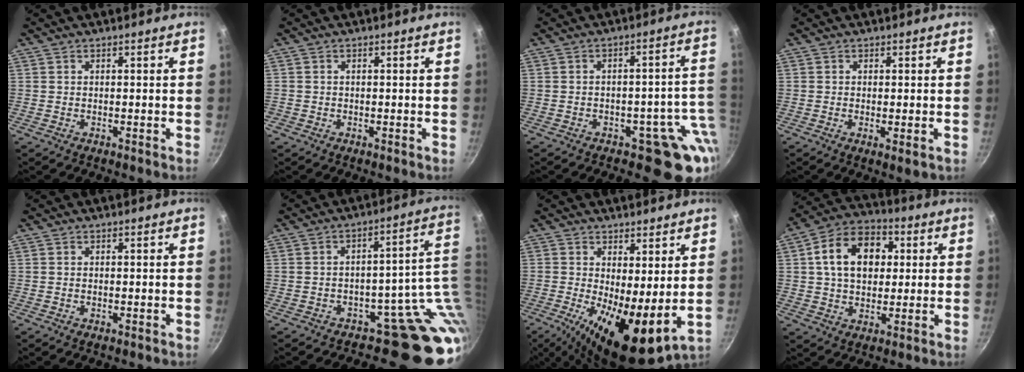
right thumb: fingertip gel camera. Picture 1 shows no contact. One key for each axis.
{"total": 0.7, "fx": -0.3, "fy": 0.6, "fz": 0.1, "tx": -0.001, "ty": 0.003, "tz": -0.006}
{"total": 8.8, "fx": -2.8, "fy": 5.5, "fz": 6.3, "tx": 0.000, "ty": 0.029, "tz": -0.035}
{"total": 1.7, "fx": -0.4, "fy": 0.3, "fz": 1.6, "tx": -0.030, "ty": -0.009, "tz": -0.007}
{"total": 0.0}
{"total": 11.6, "fx": -1.1, "fy": 9.0, "fz": 7.3, "tx": 0.012, "ty": 0.037, "tz": -0.015}
{"total": 13.3, "fx": -0.1, "fy": 5.0, "fz": 12.3, "tx": -0.189, "ty": -0.027, "tz": 0.006}
{"total": 14.3, "fx": 2.9, "fy": 10.2, "fz": 9.6, "tx": -0.127, "ty": 0.019, "tz": 0.035}